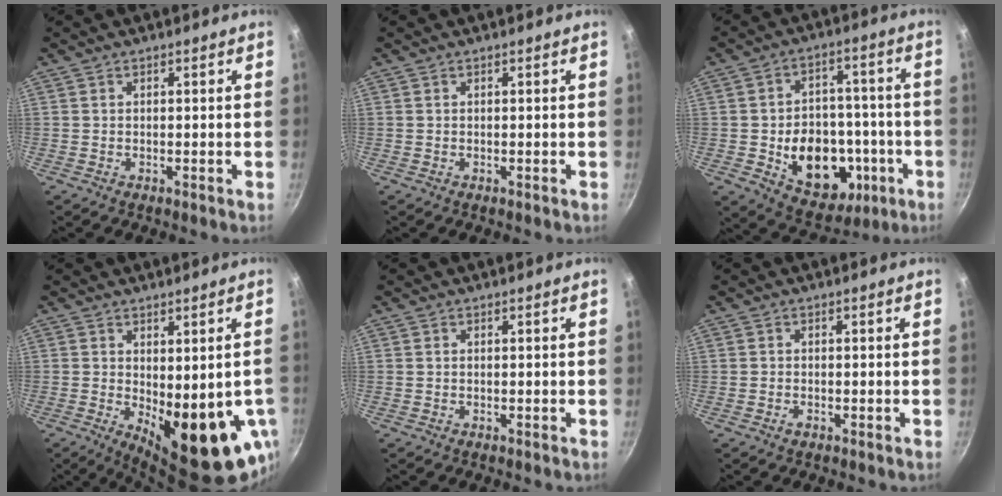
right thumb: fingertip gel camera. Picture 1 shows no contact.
{"total": 0.0}
{"total": 18.4, "force": [-4.6, 13.4, 11.7], "torque": [-0.135, 0.031, -0.049]}
{"total": 14.5, "force": [-2.3, 6.1, 13.0], "torque": [-0.144, -0.024, -0.014]}
{"total": 0.0}
{"total": 1.0, "force": [-0.6, 0.6, 0.5], "torque": [-0.011, 0.001, -0.013]}